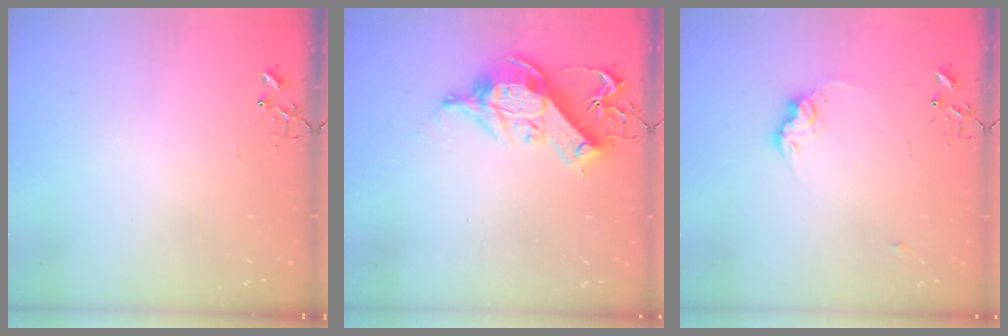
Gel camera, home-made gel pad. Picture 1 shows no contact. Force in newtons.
{"total": 13.7, "press": 13.5, "slide": 2.2}
{"total": 9.4, "press": 9.3, "slide": 0.5}